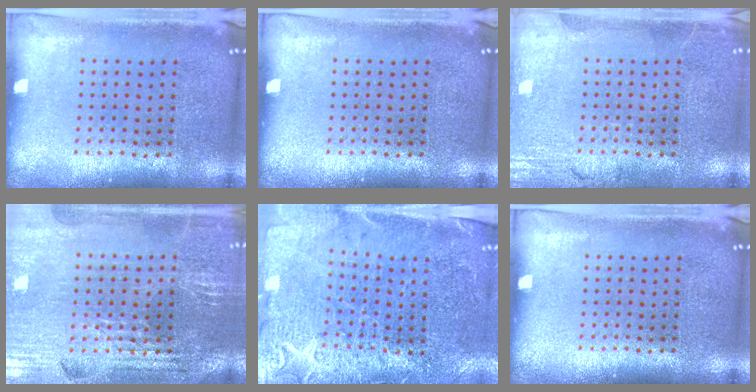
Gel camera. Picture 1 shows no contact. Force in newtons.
{"total": 0.0}
{"total": 3.0, "press": 3.0, "slide": 0.4}
{"total": 2.9, "press": 2.8, "slide": 0.4}
{"total": 3.3, "press": 3.1, "slide": 1.1}
{"total": 0.0}